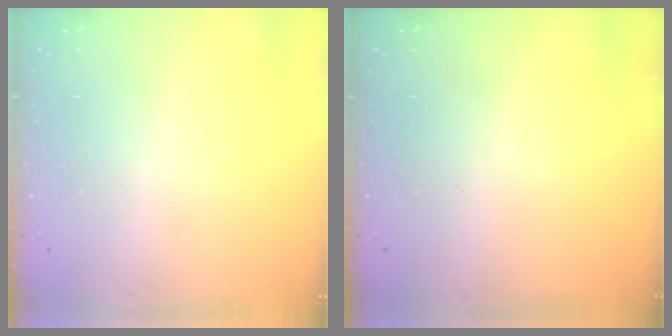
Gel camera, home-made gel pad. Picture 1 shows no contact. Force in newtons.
{"total": 0.0}